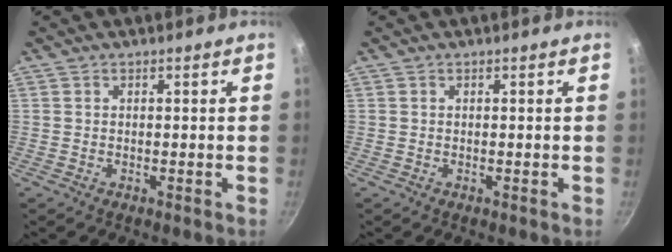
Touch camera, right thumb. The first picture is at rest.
{"total": 0.0}